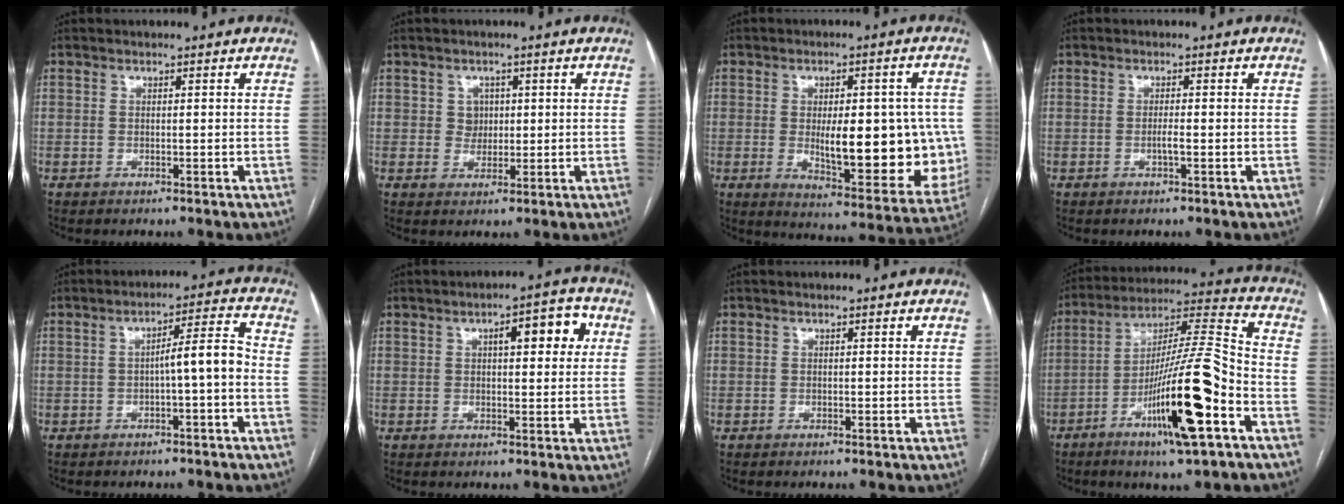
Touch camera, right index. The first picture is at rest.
{"total": 2.7, "force": [0.7, 2.4, 0.8], "torque": [-0.003, 0.004, 0.012]}
{"total": 18.1, "force": [-1.3, 6.3, 16.9], "torque": [-0.196, 0.006, 0.004]}
{"total": 1.4, "force": [-0.5, -0.1, 1.3], "torque": [-0.028, -0.001, -0.009]}
{"total": 5.5, "force": [-1.3, 0.3, 5.3], "torque": [-0.075, 0.020, -0.017]}
{"total": 6.8, "force": [2.2, 2.1, 6.1], "torque": [-0.079, 0.019, 0.024]}
{"total": 0.0}
{"total": 19.0, "force": [-7.8, 1.1, 17.3], "torque": [-0.312, -0.011, -0.131]}